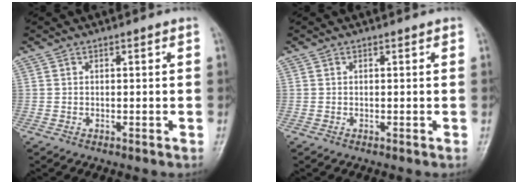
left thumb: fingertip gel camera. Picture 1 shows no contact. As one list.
[{"total": 0.0}]